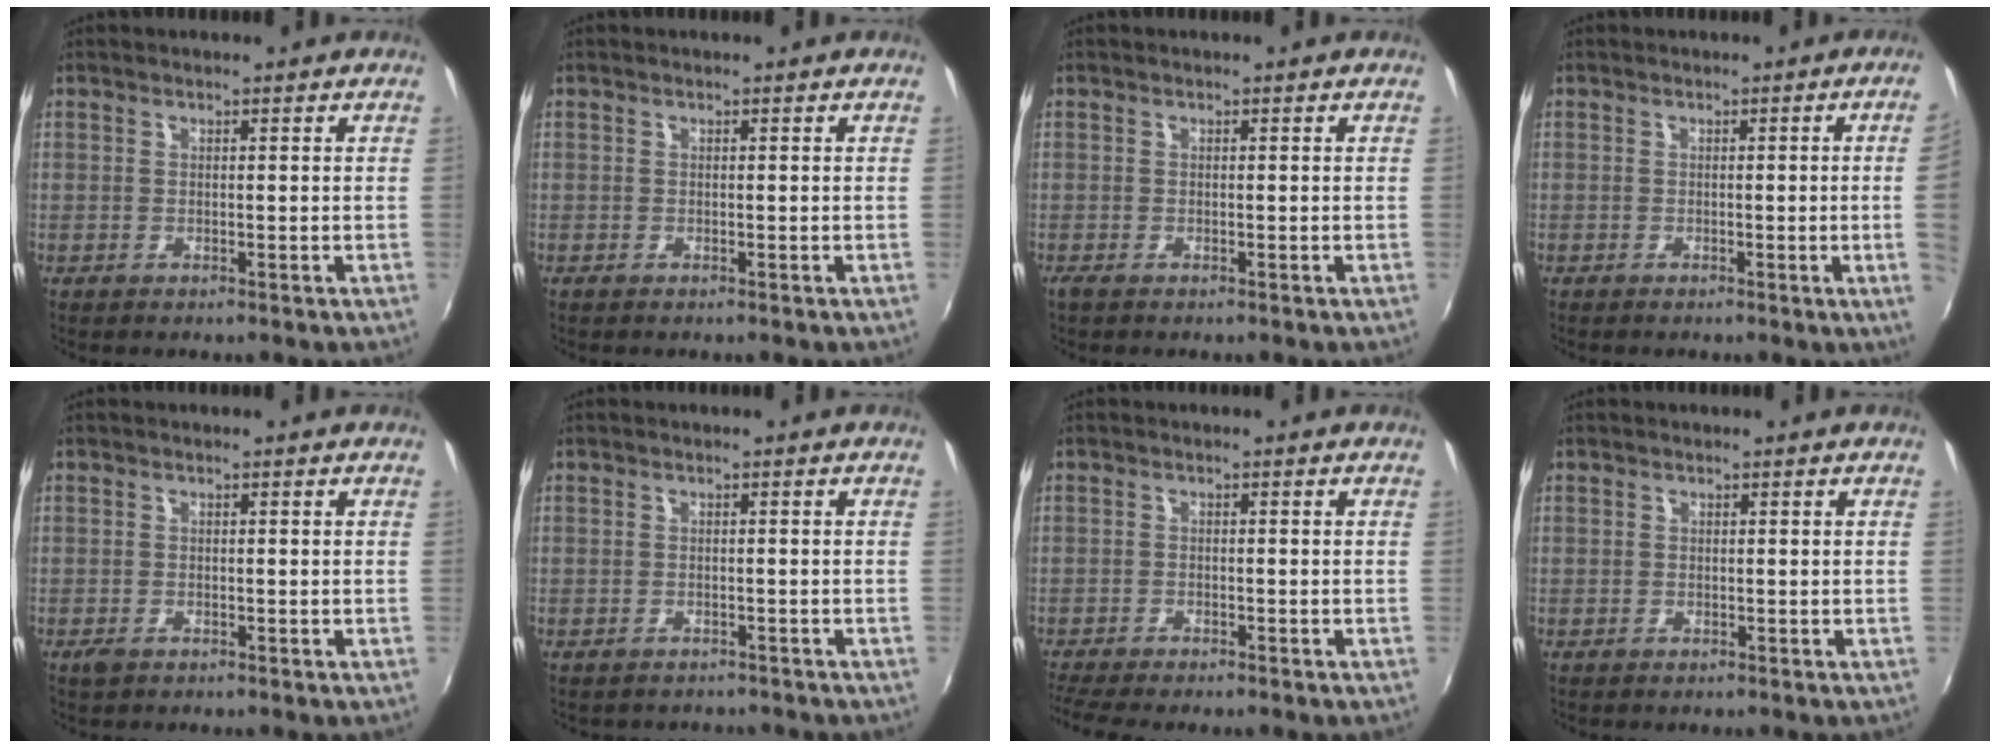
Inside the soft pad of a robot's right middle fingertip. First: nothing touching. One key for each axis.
{"total": 0.0}
{"total": 0.6, "fx": -0.4, "fy": 0.2, "fz": 0.4, "tx": -0.009, "ty": -0.003, "tz": -0.010}
{"total": 4.6, "fx": 0.2, "fy": -2.1, "fz": 4.0, "tx": -0.062, "ty": -0.007, "tz": 0.007}
{"total": 1.6, "fx": -1.0, "fy": 0.9, "fz": 0.8, "tx": -0.016, "ty": -0.004, "tz": -0.020}
{"total": 2.9, "fx": -2.6, "fy": 1.3, "fz": 0.6, "tx": -0.014, "ty": -0.012, "tz": -0.031}
{"total": 6.0, "fx": -5.4, "fy": 0.7, "fz": 2.7, "tx": -0.072, "ty": -0.024, "tz": -0.089}
{"total": 0.0}